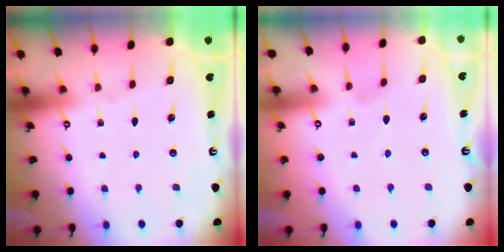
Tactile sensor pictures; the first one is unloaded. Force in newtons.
{"total": 0.8, "press": 0.8, "slide": 0.1}